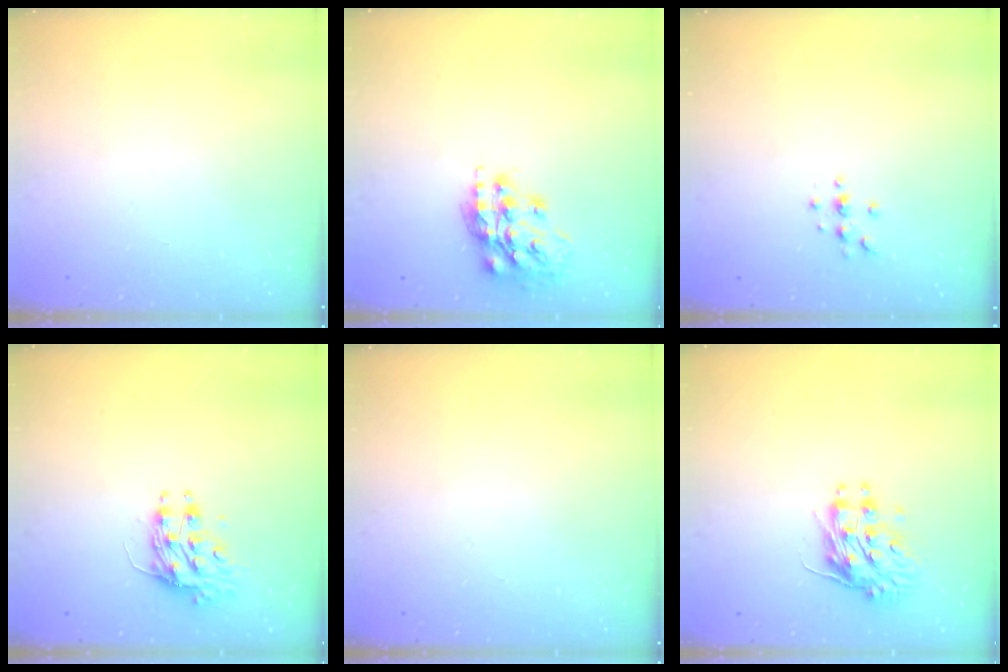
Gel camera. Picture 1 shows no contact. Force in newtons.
{"total": 14.9, "press": 14.9, "slide": 1.1}
{"total": 3.0, "press": 3.0, "slide": 0.4}
{"total": 10.4, "press": 10.3, "slide": 0.8}
{"total": 0.0}
{"total": 10.4, "press": 10.4, "slide": 0.8}